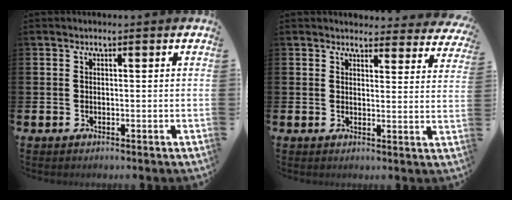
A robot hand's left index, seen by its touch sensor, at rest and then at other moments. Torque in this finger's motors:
{"motor_torque": [0.93, -1.20, 0.33, 0.00]}